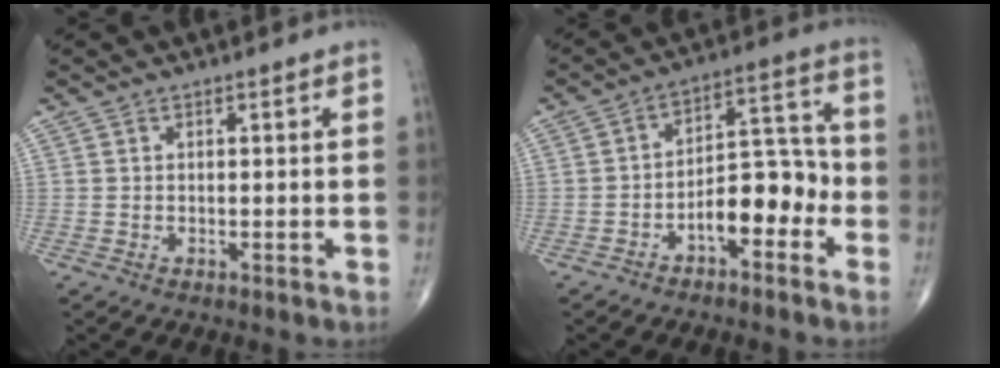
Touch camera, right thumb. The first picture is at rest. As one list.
[{"total": 10.5, "force": [-4.6, 5.4, 7.8], "torque": [-0.094, 0.060, -0.076]}]